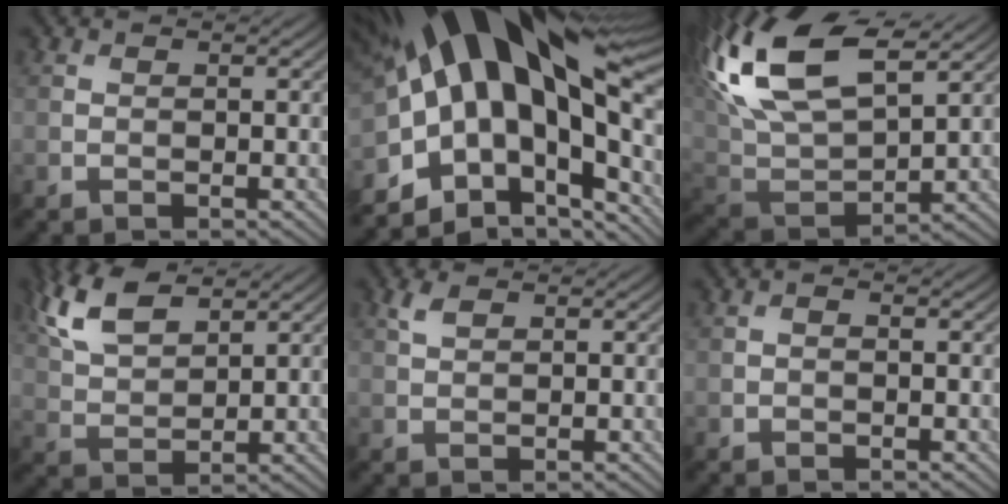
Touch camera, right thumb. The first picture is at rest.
{"total": 19.1, "force": [2.2, 9.8, 16.3], "torque": [-0.268, -0.011, 0.050]}
{"total": 18.0, "force": [8.9, 8.6, 13.0], "torque": [-0.323, 0.038, 0.161]}
{"total": 8.5, "force": [5.2, 3.7, 5.6], "torque": [-0.144, 0.013, 0.107]}
{"total": 1.9, "force": [1.1, 0.7, 1.3], "torque": [-0.033, 0.005, 0.023]}
{"total": 0.5, "force": [-0.1, 0.2, 0.5], "torque": [-0.008, 0.001, -0.001]}